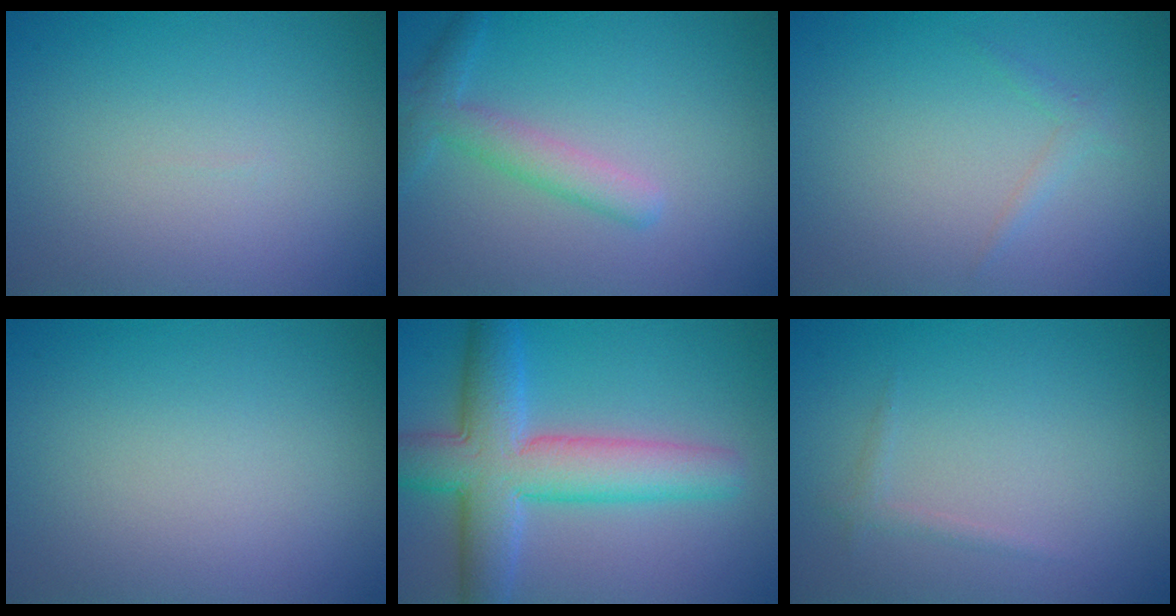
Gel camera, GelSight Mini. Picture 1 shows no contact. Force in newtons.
{"total": 2.9, "press": 2.9, "slide": 0.1}
{"total": 0.9, "press": 0.9, "slide": 0.0}
{"total": 0.0}
{"total": 8.4, "press": 8.4, "slide": 0.4}
{"total": 0.7, "press": 0.7, "slide": 0.1}